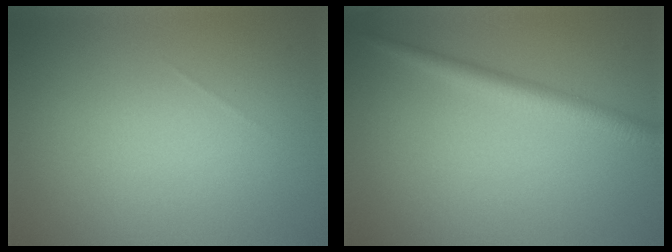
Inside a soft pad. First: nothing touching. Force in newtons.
{"total": 2.5, "press": 2.5, "slide": 0.1}